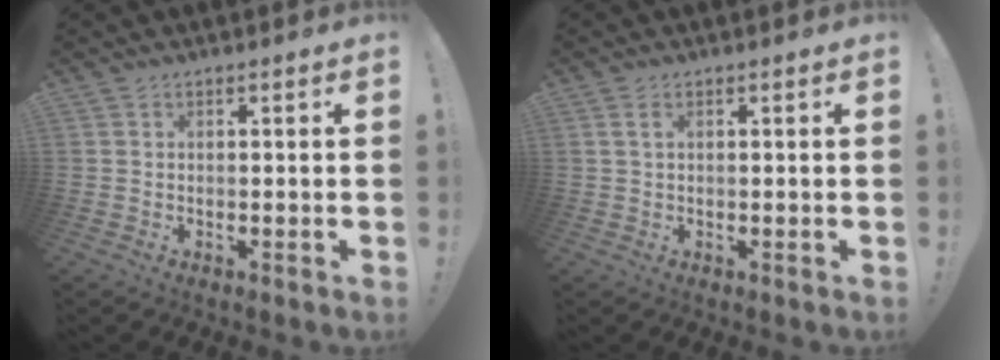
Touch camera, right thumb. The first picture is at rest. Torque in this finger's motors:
{"motor_torque": [-0.23, 0.23, -0.20, 0.19, 0.09]}